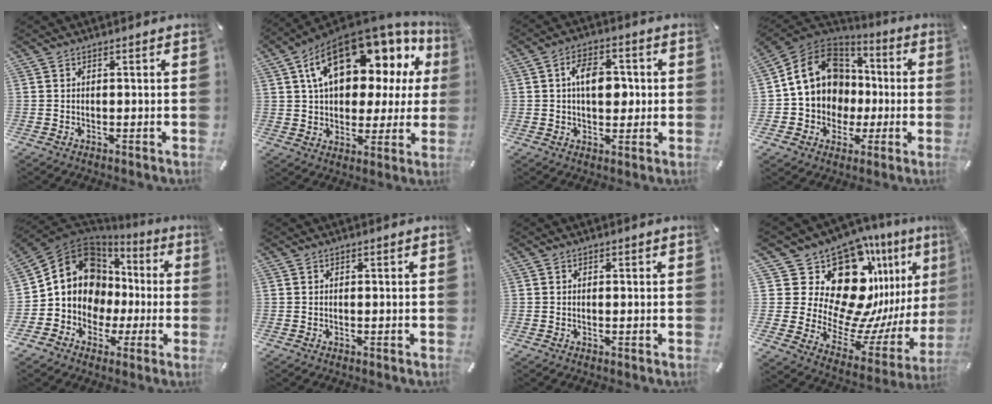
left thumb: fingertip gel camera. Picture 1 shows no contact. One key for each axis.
{"total": 18.7, "fx": 9.2, "fy": 10.7, "fz": 12.2, "tx": -0.202, "ty": -0.056, "tz": 0.158}
{"total": 8.4, "fx": 0.7, "fy": 5.3, "fz": 6.4, "tx": -0.097, "ty": 0.009, "tz": 0.011}
{"total": 16.7, "fx": 1.1, "fy": 14.9, "fz": 7.5, "tx": -0.150, "ty": 0.005, "tz": 0.031}
{"total": 13.8, "fx": 0.6, "fy": 12.6, "fz": 5.6, "tx": -0.118, "ty": -0.014, "tz": 0.014}
{"total": 0.0}
{"total": 0.0}
{"total": 23.2, "fx": 13.3, "fy": 13.3, "fz": 13.5, "tx": -0.218, "ty": -0.158, "tz": 0.261}